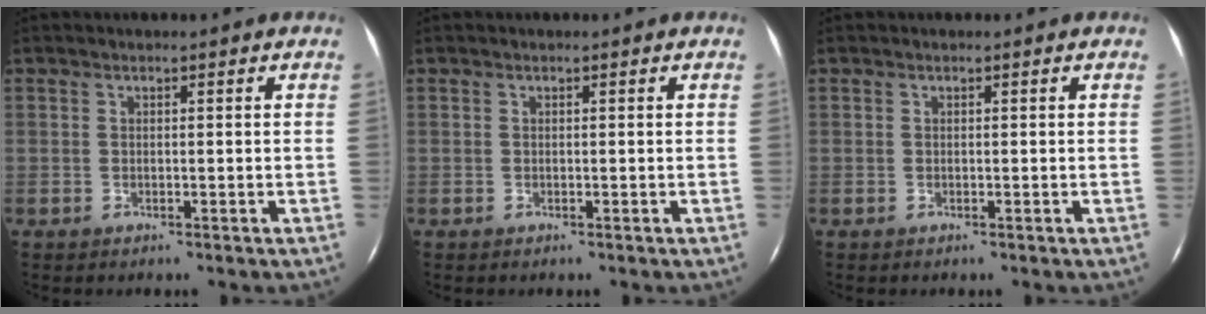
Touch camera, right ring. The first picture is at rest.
{"total": 0.0}
{"total": 0.0}